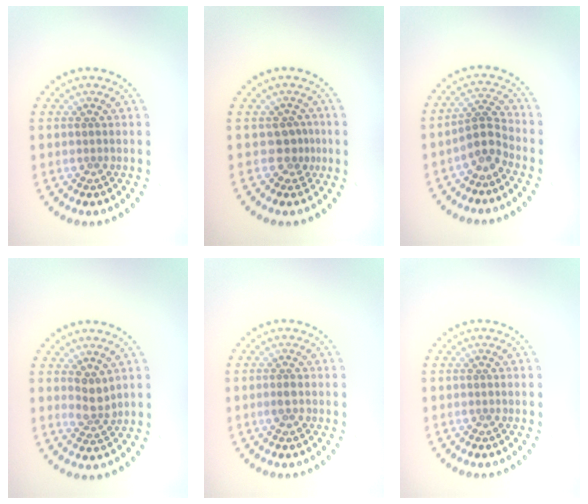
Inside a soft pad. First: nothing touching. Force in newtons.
{"total": 1.8, "press": 1.3, "slide": 1.1}
{"total": 2.8, "press": 2.0, "slide": 1.9}
{"total": 1.9, "press": 1.4, "slide": 1.3}
{"total": 0.9, "press": 0.8, "slide": 0.3}
{"total": 0.0}